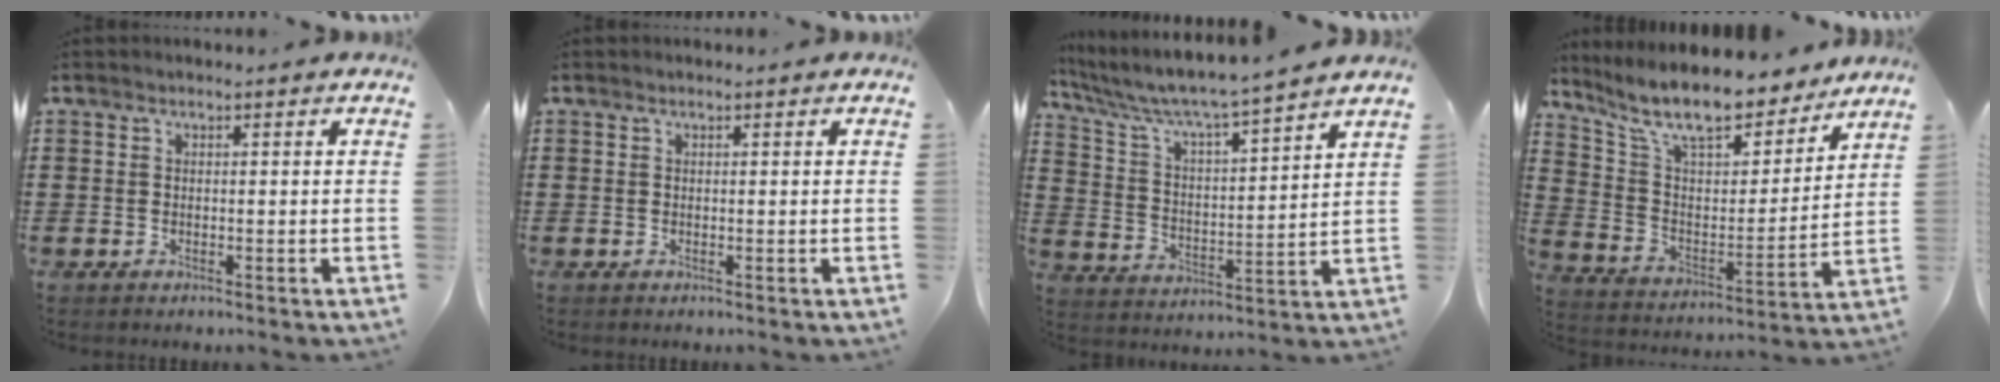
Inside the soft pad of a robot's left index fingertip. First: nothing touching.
{"total": 0.0}
{"total": 6.1, "force": [5.6, -0.1, 2.5], "torque": [-0.076, -0.040, 0.087]}
{"total": 11.3, "force": [9.7, 2.0, 5.4], "torque": [-0.136, -0.058, 0.168]}